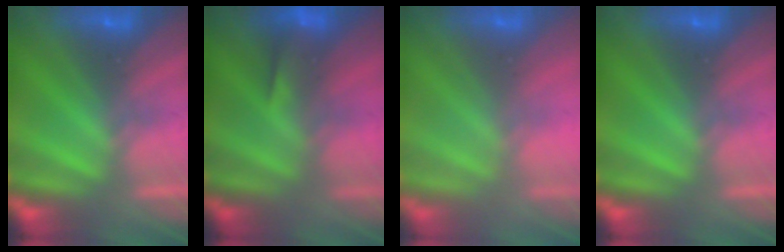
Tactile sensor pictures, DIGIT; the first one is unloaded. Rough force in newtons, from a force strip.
{"total": 4.9}
{"total": 2.6}
{"total": 0.0}